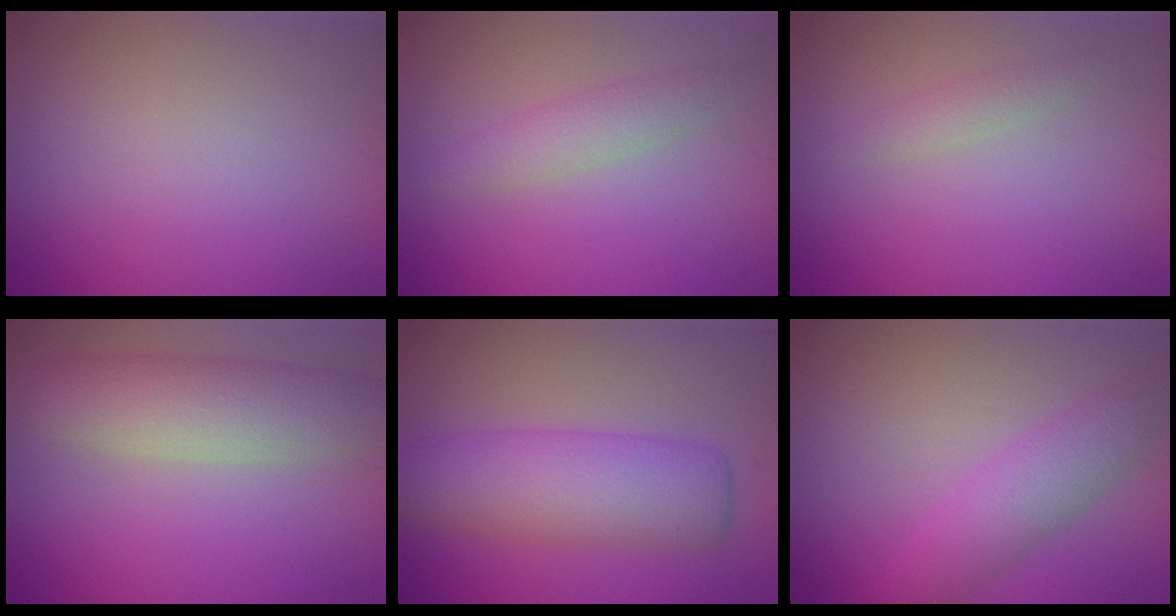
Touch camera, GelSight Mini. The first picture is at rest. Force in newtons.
{"total": 2.1, "press": 2.1, "slide": 0.1}
{"total": 1.2, "press": 1.2, "slide": 0.1}
{"total": 5.1, "press": 5.1, "slide": 0.3}
{"total": 6.7, "press": 6.7, "slide": 0.2}
{"total": 3.7, "press": 3.7, "slide": 0.2}